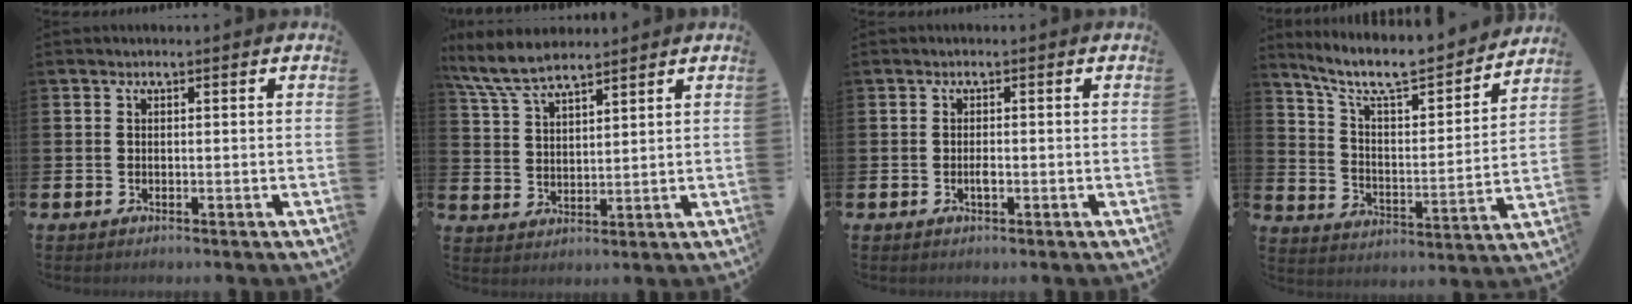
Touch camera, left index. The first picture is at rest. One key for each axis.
{"total": 7.3, "fx": 6.6, "fy": 1.5, "fz": 2.7, "tx": -0.077, "ty": -0.018, "tz": 0.123}
{"total": 1.0, "fx": -0.3, "fy": 0.3, "fz": 0.9, "tx": -0.015, "ty": -0.003, "tz": -0.006}
{"total": 8.8, "fx": 7.7, "fy": 1.9, "fz": 3.8, "tx": -0.103, "ty": -0.055, "tz": 0.127}